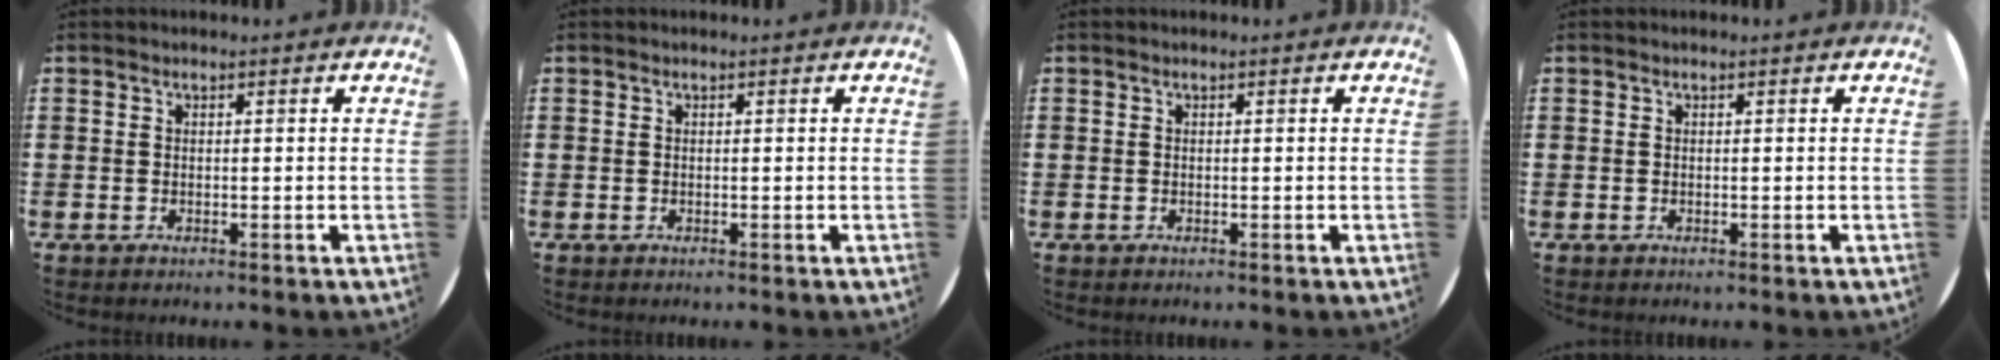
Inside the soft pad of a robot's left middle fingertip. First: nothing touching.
{"total": 0.0}
{"total": 0.0}
{"total": 0.0}